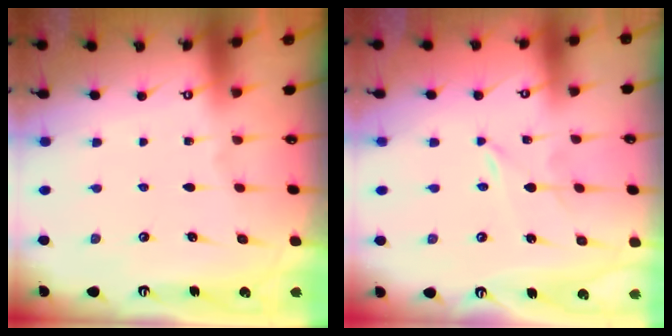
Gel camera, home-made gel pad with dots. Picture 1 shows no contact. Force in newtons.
{"total": 0.0}